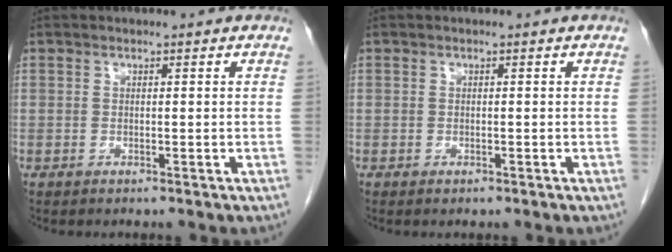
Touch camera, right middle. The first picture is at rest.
{"total": 0.0}